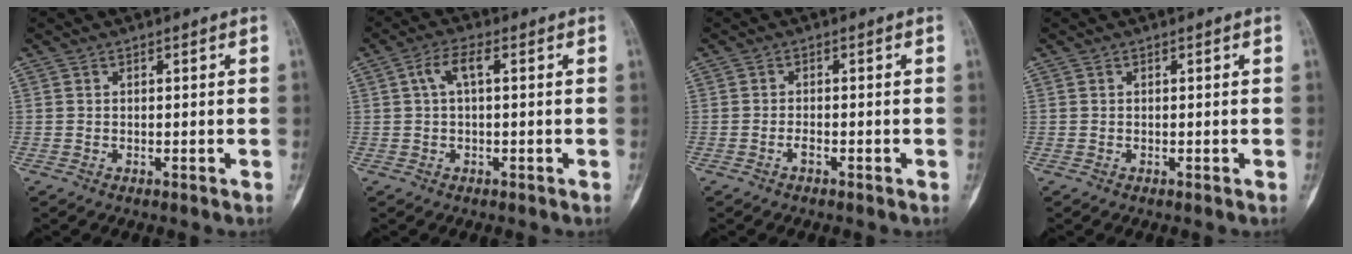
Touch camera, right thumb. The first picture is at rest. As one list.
[{"total": 3.9, "force": [0.7, 1.3, 3.6], "torque": [-0.077, 0.016, 0.013]}, {"total": 1.2, "force": [-0.7, 0.5, 0.8], "torque": [-0.014, 0.003, -0.015]}, {"total": 0.0}]